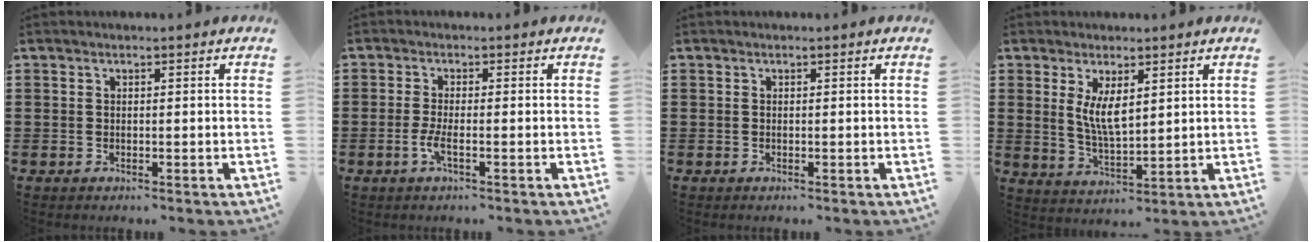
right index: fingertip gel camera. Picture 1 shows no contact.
{"total": 2.9, "force": [-1.1, 0.4, 2.6], "torque": [-0.066, -0.011, -0.026]}
{"total": 0.0}
{"total": 5.3, "force": [1.7, 2.0, 4.6], "torque": [-0.094, 0.001, 0.031]}